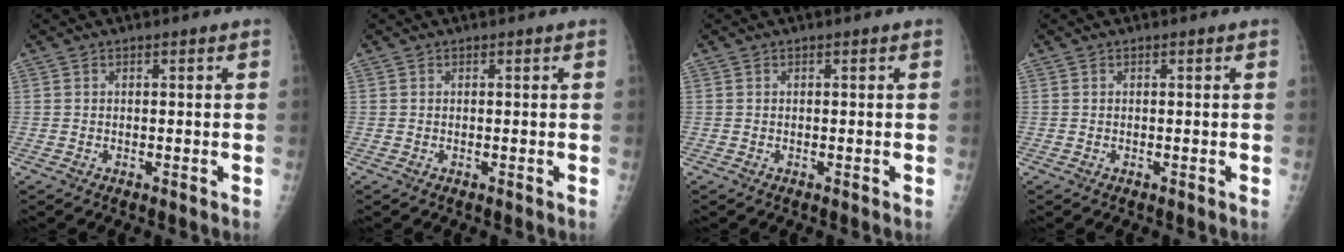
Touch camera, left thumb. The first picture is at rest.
{"total": 0.0}
{"total": 0.0}
{"total": 0.0}